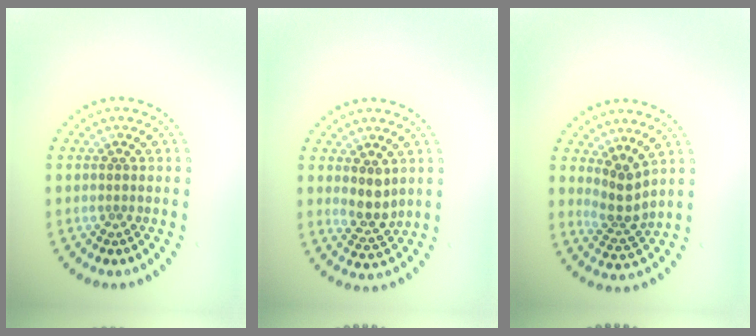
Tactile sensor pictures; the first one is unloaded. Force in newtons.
{"total": 2.4, "press": 2.0, "slide": 1.3}
{"total": 2.8, "press": 2.0, "slide": 2.0}